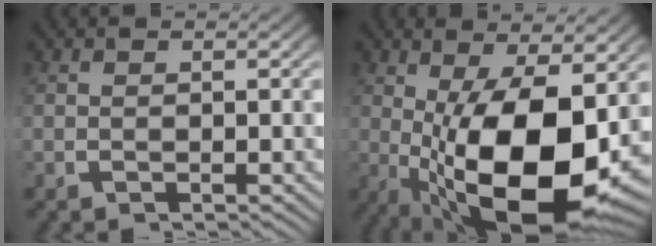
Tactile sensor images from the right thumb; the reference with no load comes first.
{"total": 16.8, "force": [-2.2, 8.6, 14.3], "torque": [-0.256, -0.064, 0.008]}